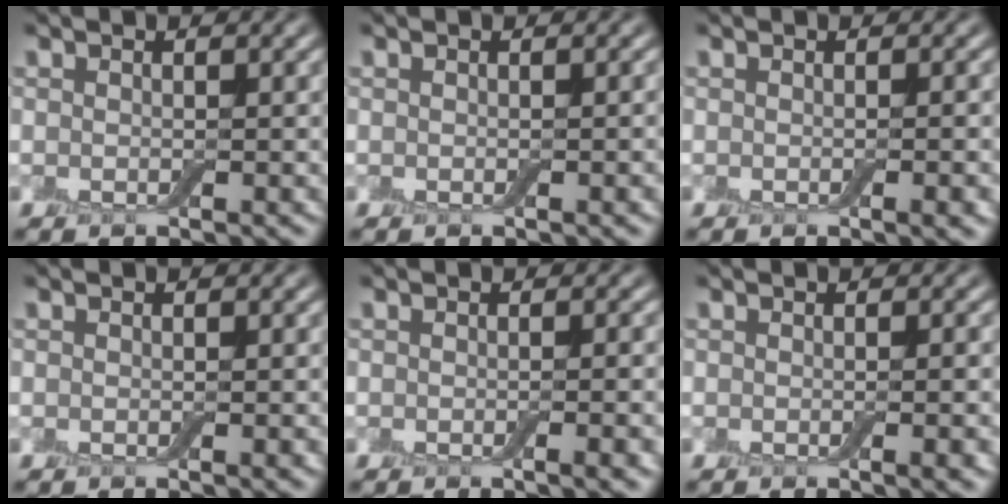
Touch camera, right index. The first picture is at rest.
{"total": 0.7, "force": [-0.2, 0.1, 0.7], "torque": [-0.007, 0.001, -0.001]}
{"total": 1.9, "force": [-0.4, 0.5, 1.8], "torque": [-0.017, 0.000, -0.005]}
{"total": 0.7, "force": [-0.1, 0.1, 0.7], "torque": [-0.008, -0.001, -0.001]}
{"total": 2.3, "force": [-0.5, 0.6, 2.2], "torque": [-0.020, 0.001, -0.007]}
{"total": 2.3, "force": [-0.3, 0.6, 2.2], "torque": [-0.020, 0.000, -0.003]}